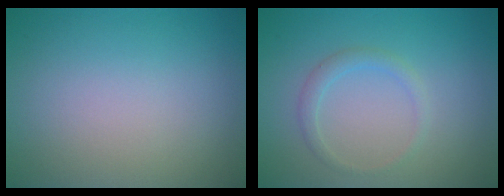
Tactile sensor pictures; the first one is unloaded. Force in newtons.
{"total": 1.4, "press": 1.4, "slide": 0.1}